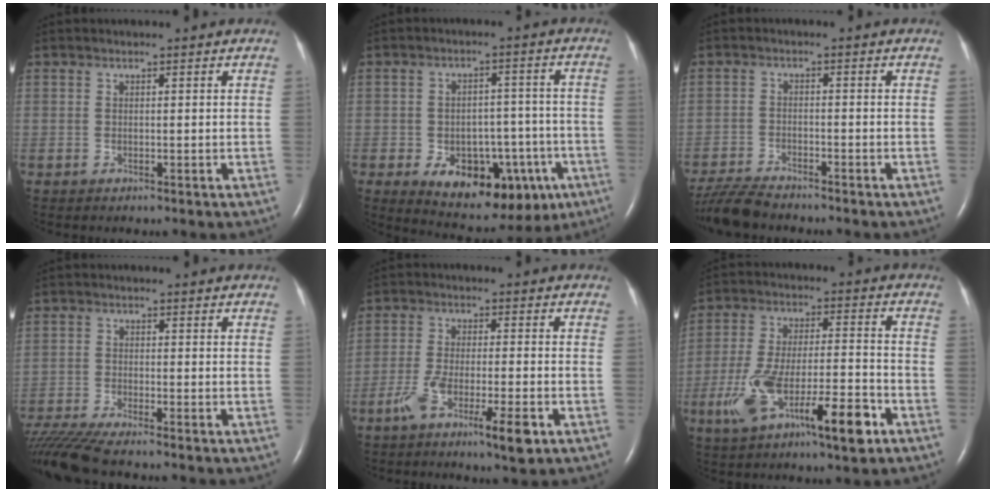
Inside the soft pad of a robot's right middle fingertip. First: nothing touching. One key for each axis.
{"total": 15.3, "fx": -6.9, "fy": 8.7, "fz": 10.5, "tx": -0.135, "ty": 0.021, "tz": -0.085}
{"total": 6.7, "fx": -6.3, "fy": 0.8, "fz": 2.3, "tx": -0.048, "ty": -0.021, "tz": -0.114}
{"total": 8.7, "fx": -7.7, "fy": -0.4, "fz": 3.9, "tx": -0.080, "ty": -0.023, "tz": -0.137}
{"total": 8.5, "fx": -4.4, "fy": 1.1, "fz": 7.2, "tx": -0.131, "ty": -0.014, "tz": -0.074}
{"total": 15.6, "fx": -7.0, "fy": 3.2, "fz": 13.5, "tx": -0.240, "ty": 0.001, "tz": -0.109}